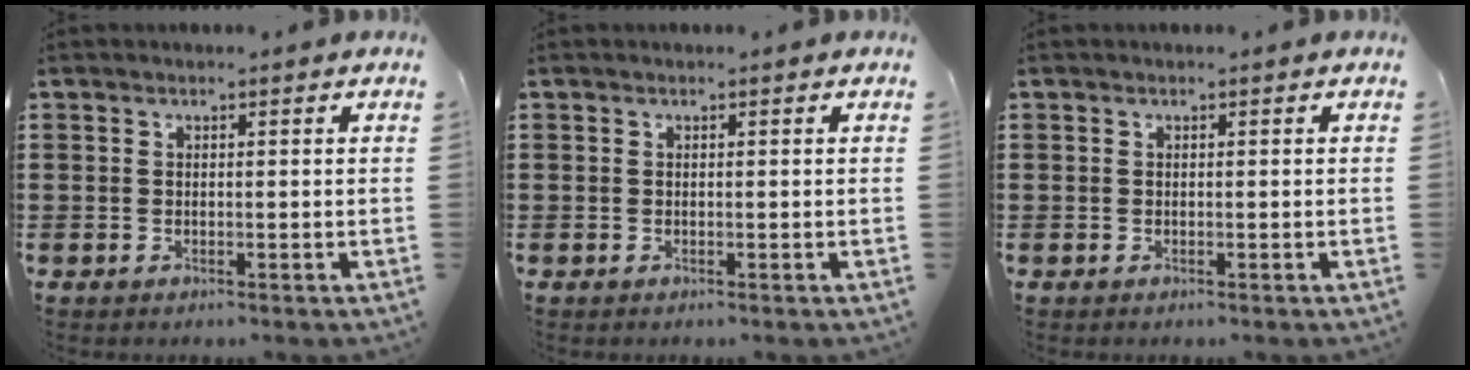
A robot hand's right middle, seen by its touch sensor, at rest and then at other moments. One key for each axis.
{"total": 0.0}
{"total": 0.0}